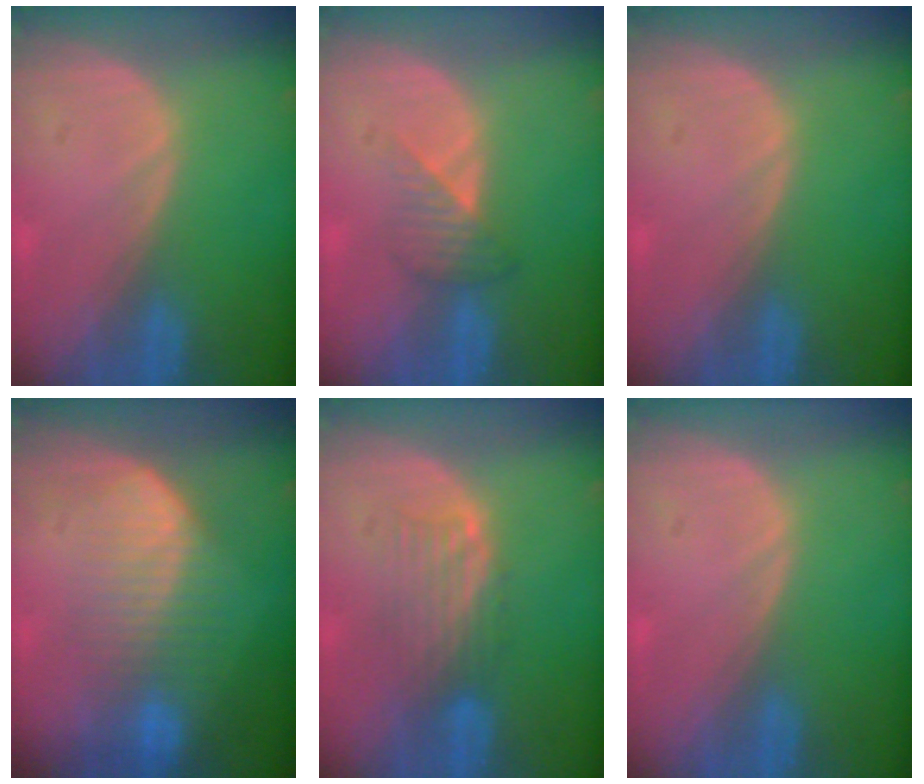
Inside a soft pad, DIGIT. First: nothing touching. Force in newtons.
{"total": 3.3, "press": 3.1, "slide": 1.2}
{"total": 0.0}
{"total": 6.8, "press": 6.7, "slide": 1.3}
{"total": 5.1, "press": 4.4, "slide": 2.6}
{"total": 0.0}